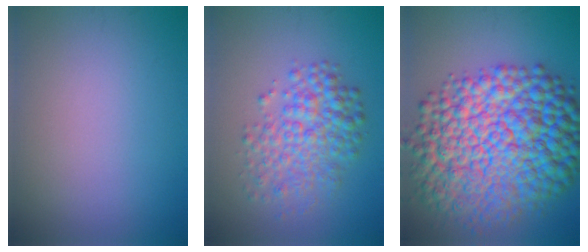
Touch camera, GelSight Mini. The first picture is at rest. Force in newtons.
{"total": 5.0, "press": 5.0, "slide": 0.1}
{"total": 16.3, "press": 16.3, "slide": 0.0}